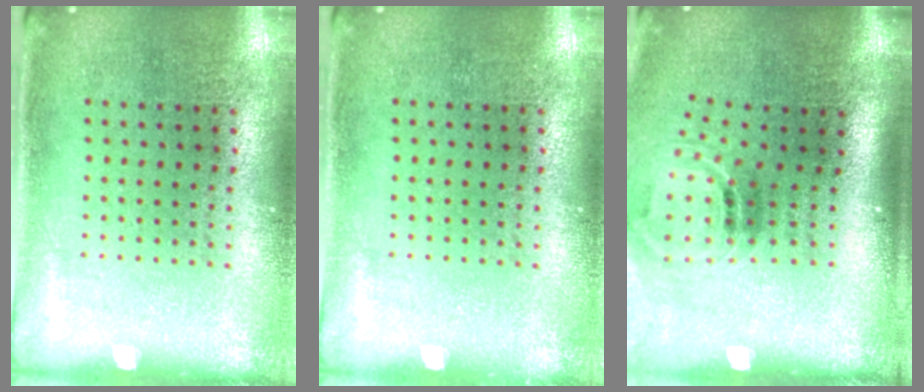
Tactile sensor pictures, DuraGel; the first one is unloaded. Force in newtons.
{"total": 0.0}
{"total": 1.5, "press": 1.1, "slide": 1.1}